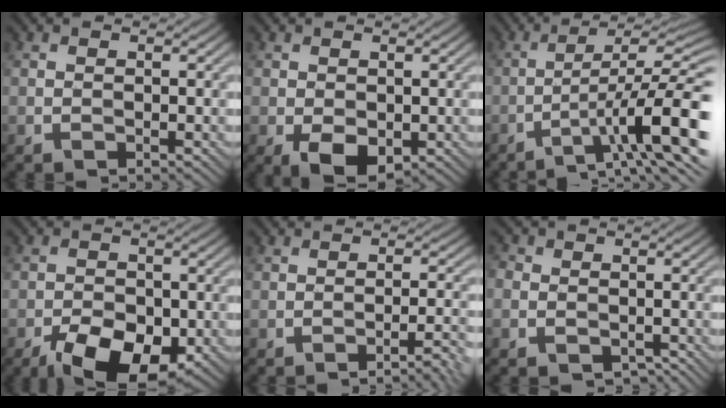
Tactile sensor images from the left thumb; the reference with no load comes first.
{"total": 3.8, "force": [-1.2, 2.4, 2.7], "torque": [-0.054, -0.009, -0.018]}
{"total": 12.7, "force": [-4.9, 2.7, 11.4], "torque": [-0.184, 0.012, -0.080]}
{"total": 9.1, "force": [-4.9, 4.7, 6.0], "torque": [-0.107, -0.016, -0.081]}
{"total": 4.0, "force": [-2.6, 0.5, 3.0], "torque": [-0.044, 0.014, -0.047]}
{"total": 4.1, "force": [-1.7, 3.6, 1.2], "torque": [-0.024, 0.004, -0.043]}